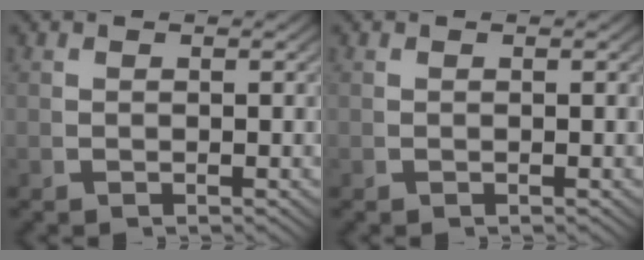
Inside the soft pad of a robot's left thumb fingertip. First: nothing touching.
{"total": 0.0}